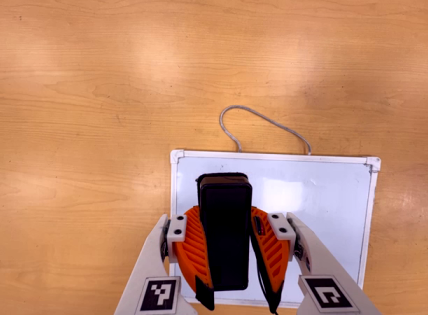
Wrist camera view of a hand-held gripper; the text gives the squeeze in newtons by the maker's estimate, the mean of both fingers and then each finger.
{"total": 10.5, "left": 8.7, "right": 12.3}